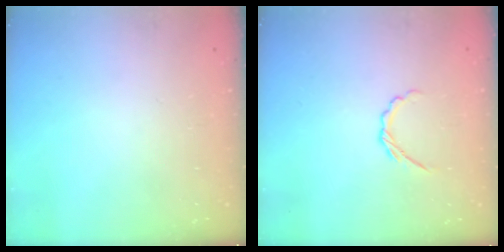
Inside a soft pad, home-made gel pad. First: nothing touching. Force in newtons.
{"total": 3.2, "press": 3.0, "slide": 1.0}